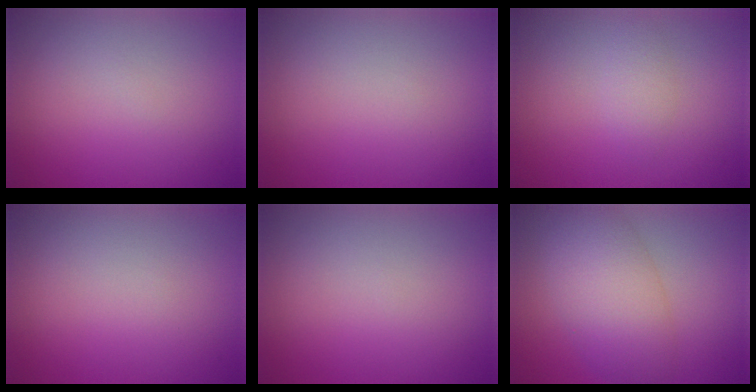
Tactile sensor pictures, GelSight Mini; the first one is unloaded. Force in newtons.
{"total": 0.0}
{"total": 1.4, "press": 1.4, "slide": 0.0}
{"total": 0.0}
{"total": 0.0}
{"total": 6.4, "press": 6.4, "slide": 0.3}